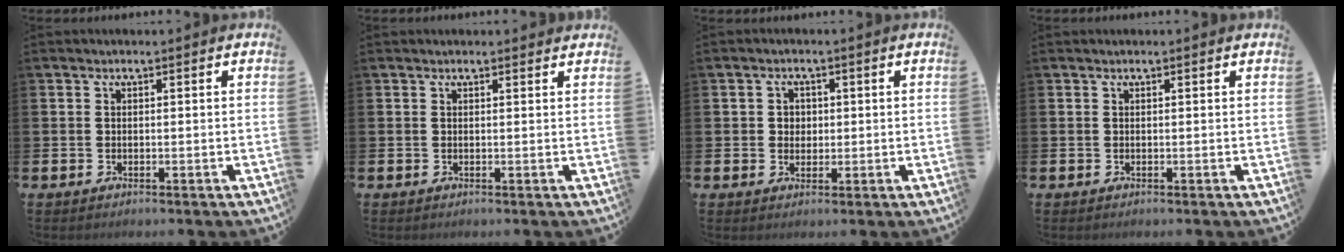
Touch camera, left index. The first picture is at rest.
{"total": 0.5, "force": [0.5, 0.0, 0.2], "torque": [0.002, -0.002, 0.007]}
{"total": 2.2, "force": [0.6, 2.1, 0.5], "torque": [0.000, 0.006, 0.004]}
{"total": 0.0}